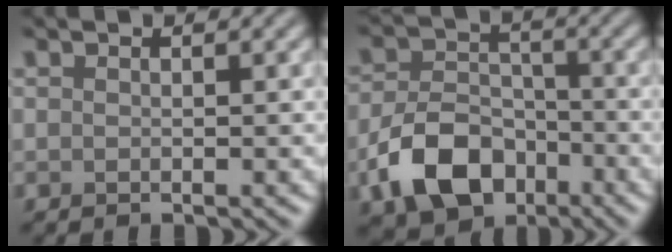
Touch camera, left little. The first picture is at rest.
{"total": 7.2, "force": [-3.4, 4.8, 4.2], "torque": [-0.080, -0.007, -0.066]}